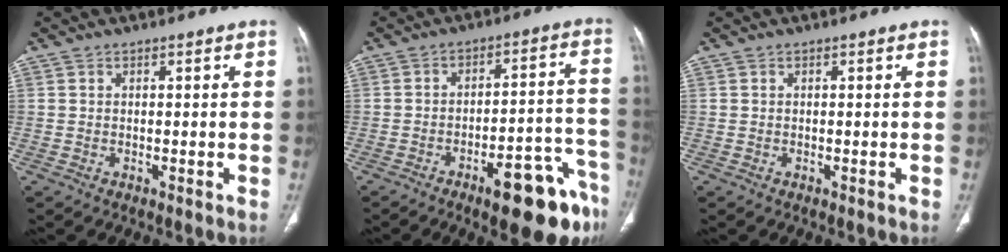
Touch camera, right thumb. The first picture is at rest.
{"total": 16.3, "force": [-10.0, 4.4, 12.1], "torque": [-0.097, 0.078, -0.133]}
{"total": 0.0}